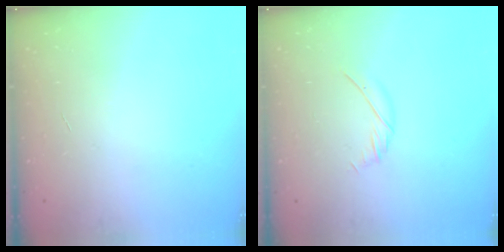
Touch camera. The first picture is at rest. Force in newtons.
{"total": 5.4, "press": 5.3, "slide": 0.6}